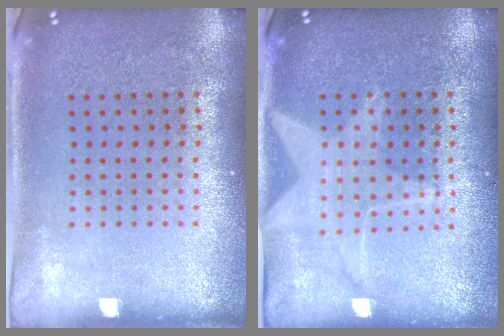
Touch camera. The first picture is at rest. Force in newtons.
{"total": 1.5, "press": 1.5, "slide": 0.4}